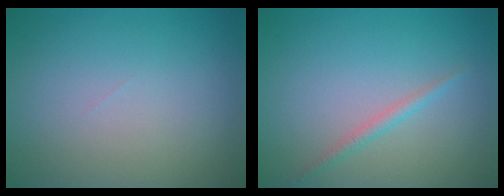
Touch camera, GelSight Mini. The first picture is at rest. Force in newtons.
{"total": 1.2, "press": 1.2, "slide": 0.0}